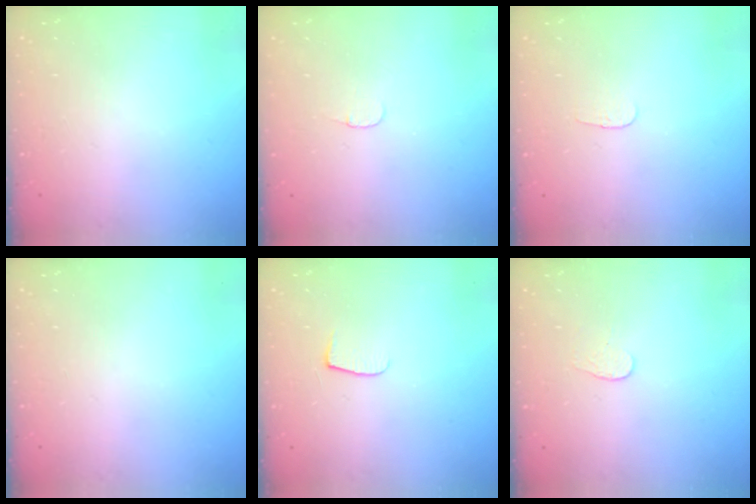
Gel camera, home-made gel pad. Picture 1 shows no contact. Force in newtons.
{"total": 3.1, "press": 3.1, "slide": 0.3}
{"total": 2.8, "press": 2.8, "slide": 0.3}
{"total": 0.0}
{"total": 4.3, "press": 4.2, "slide": 0.5}
{"total": 3.4, "press": 3.4, "slide": 0.3}